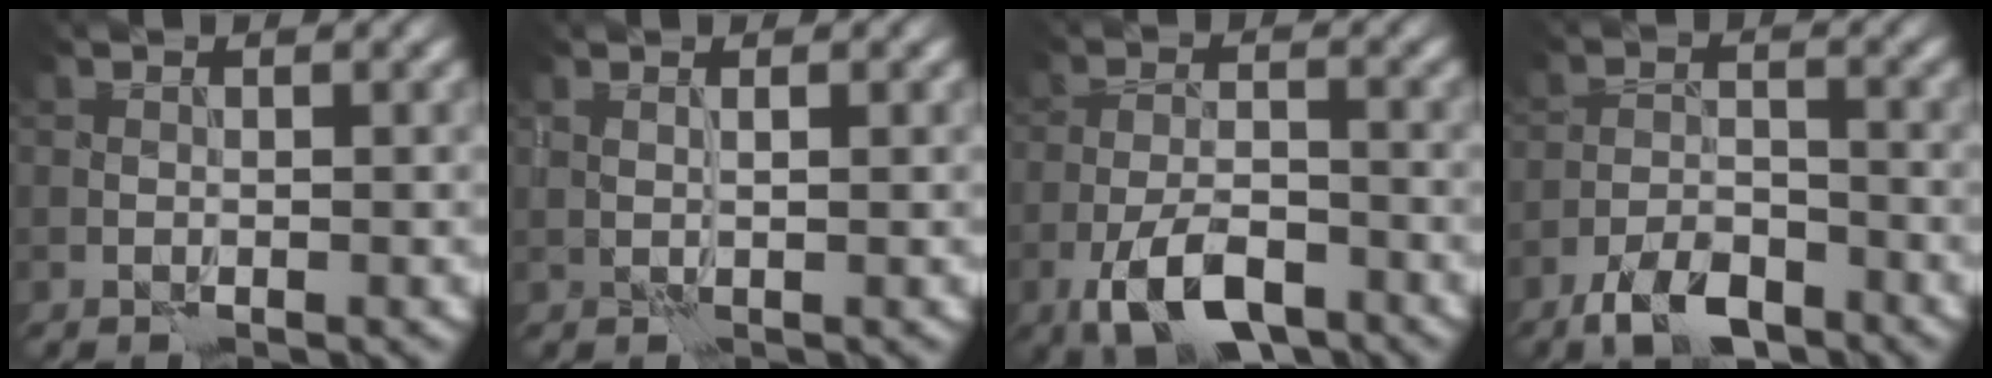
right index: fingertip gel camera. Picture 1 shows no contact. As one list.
[{"total": 0.9, "force": [0.7, -0.1, 0.5], "torque": [-0.010, -0.006, 0.015]}, {"total": 6.6, "force": [-3.9, 2.5, 4.6], "torque": [-0.080, -0.001, -0.075]}, {"total": 5.2, "force": [-3.9, 1.9, 2.9], "torque": [-0.046, -0.004, -0.073]}]